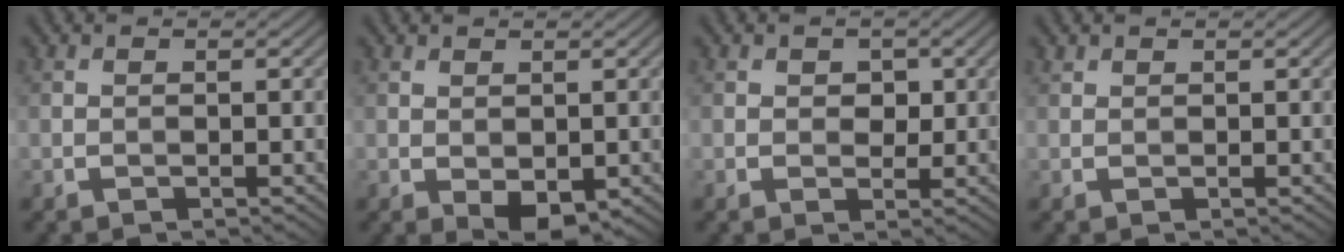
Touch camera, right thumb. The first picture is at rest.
{"total": 3.1, "force": [-0.7, 1.7, 2.6], "torque": [-0.048, -0.004, -0.006]}
{"total": 2.1, "force": [0.6, 1.7, 1.1], "torque": [-0.021, -0.005, 0.005]}
{"total": 0.6, "force": [0.6, 0.2, 0.1], "torque": [-0.004, 0.001, 0.014]}